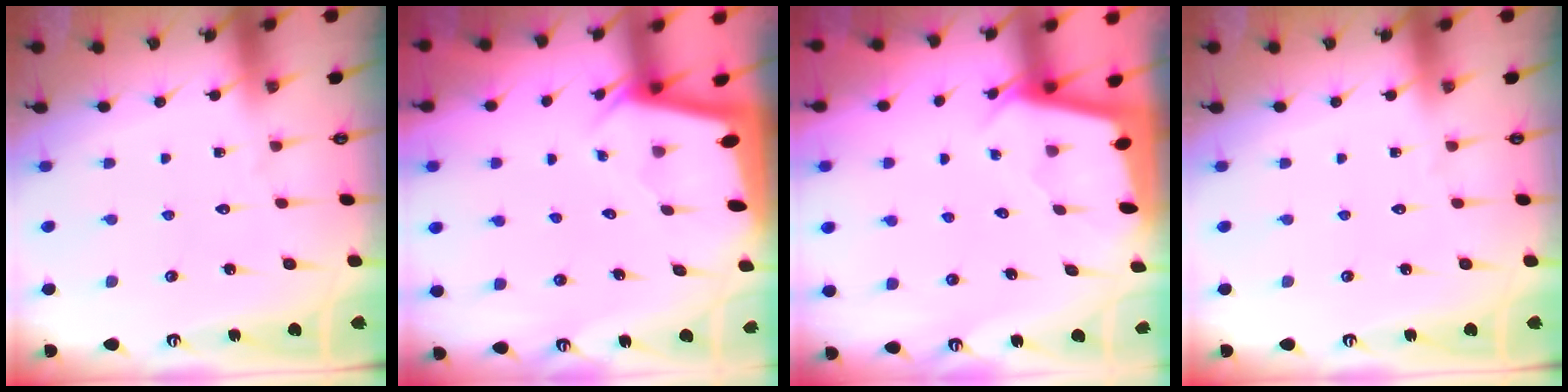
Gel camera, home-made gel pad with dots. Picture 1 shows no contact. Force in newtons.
{"total": 1.9, "press": 1.9, "slide": 0.1}
{"total": 1.9, "press": 1.9, "slide": 0.3}
{"total": 0.0}